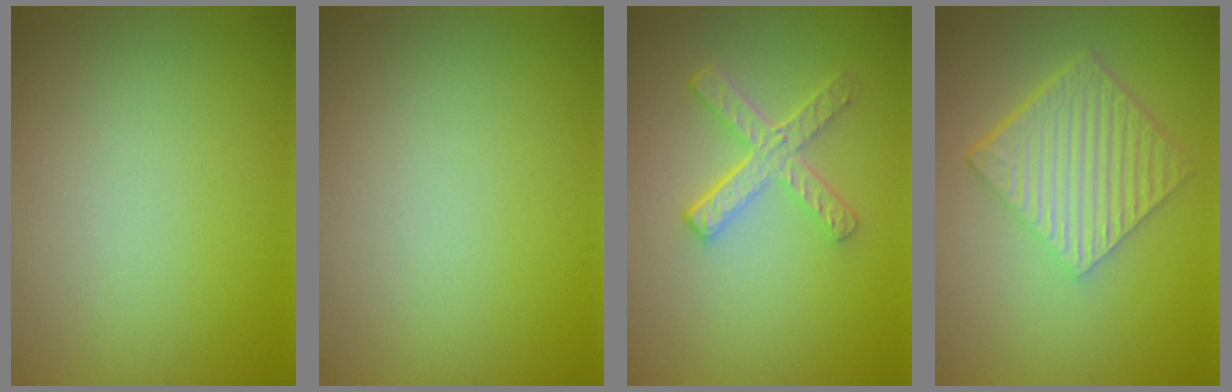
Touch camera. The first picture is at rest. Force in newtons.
{"total": 0.0}
{"total": 4.3, "press": 3.3, "slide": 2.8}
{"total": 6.0, "press": 4.1, "slide": 4.4}